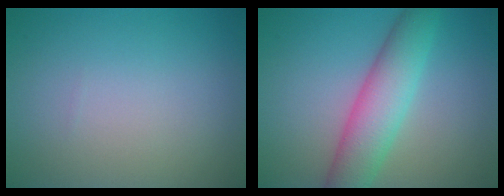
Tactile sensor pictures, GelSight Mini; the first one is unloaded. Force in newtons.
{"total": 5.9, "press": 5.8, "slide": 0.3}